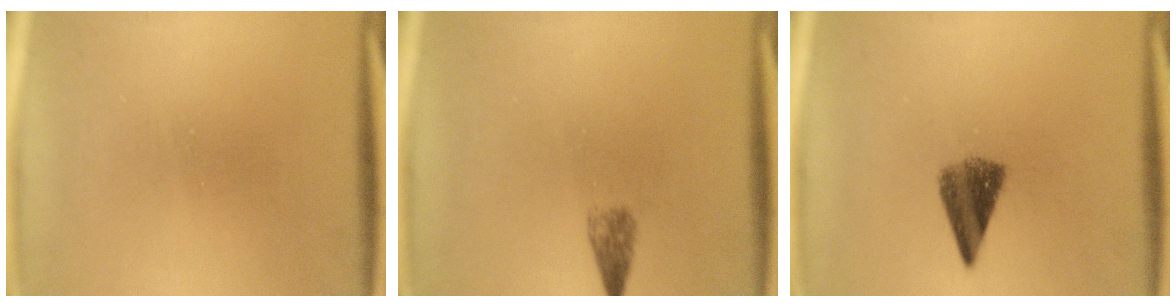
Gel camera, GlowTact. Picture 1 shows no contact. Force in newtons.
{"total": 1.4}
{"total": 5.1}